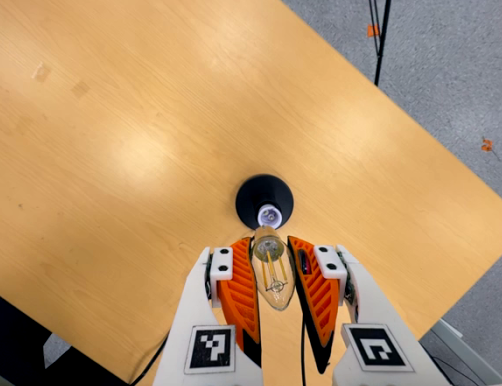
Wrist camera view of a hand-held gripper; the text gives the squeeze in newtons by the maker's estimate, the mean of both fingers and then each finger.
{"total": 20.4, "left": 22.2, "right": 18.6}